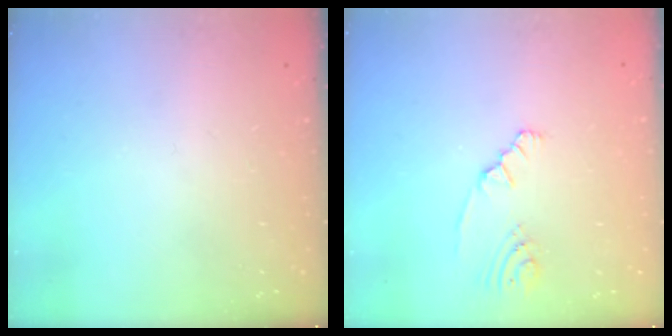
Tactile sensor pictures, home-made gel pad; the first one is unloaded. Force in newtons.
{"total": 2.5, "press": 2.2, "slide": 1.1}